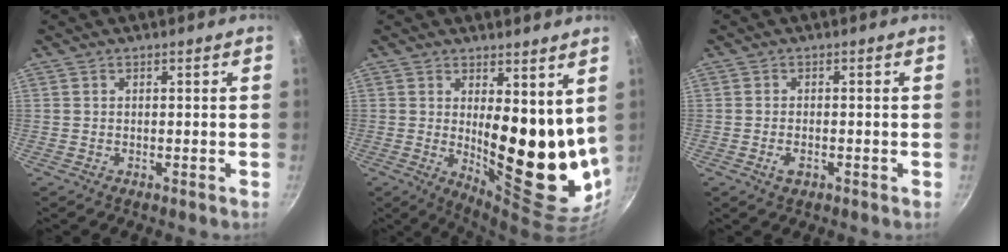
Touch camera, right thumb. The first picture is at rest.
{"total": 15.2, "force": [3.8, 5.7, 13.6], "torque": [-0.153, -0.067, 0.067]}
{"total": 2.3, "force": [-1.0, 1.3, 1.7], "torque": [-0.031, 0.005, -0.016]}